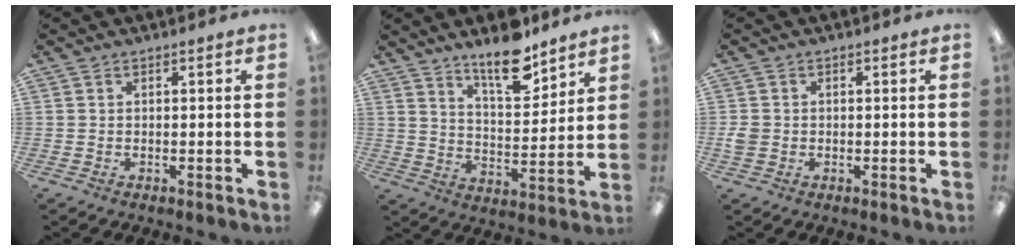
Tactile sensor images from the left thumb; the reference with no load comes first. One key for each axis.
{"total": 12.7, "fx": 10.0, "fy": 4.3, "fz": 6.6, "tx": -0.090, "ty": -0.064, "tz": 0.173}
{"total": 2.6, "fx": -0.4, "fy": 2.3, "fz": 1.2, "tx": -0.010, "ty": 0.002, "tz": -0.009}